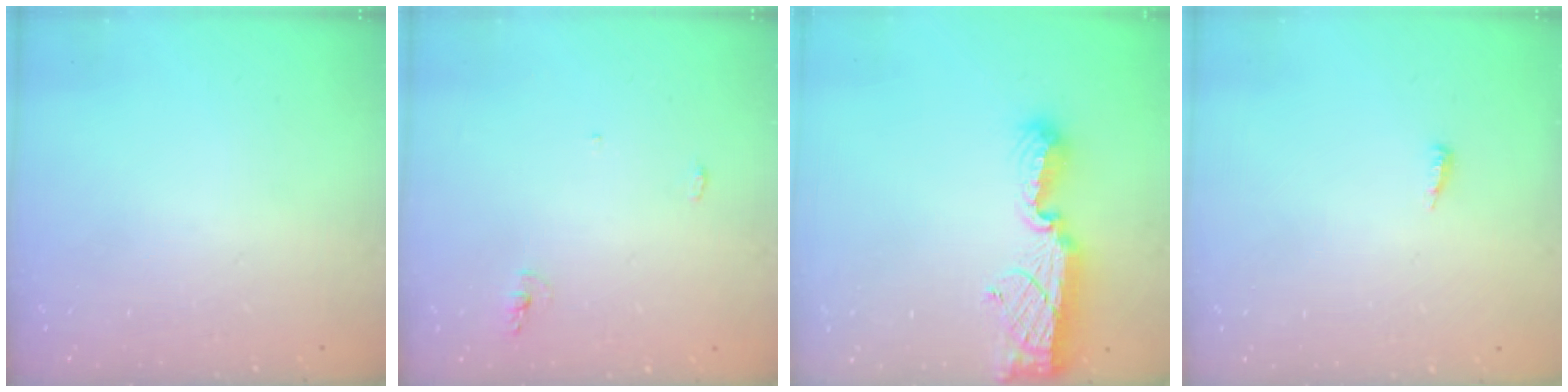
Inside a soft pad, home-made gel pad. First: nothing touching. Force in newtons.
{"total": 4.3, "press": 4.2, "slide": 1.1}
{"total": 11.0, "press": 11.0, "slide": 0.6}
{"total": 2.9, "press": 2.9, "slide": 0.4}